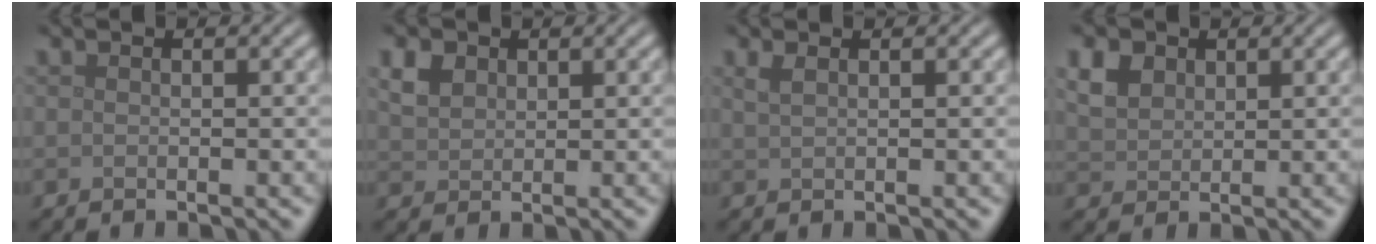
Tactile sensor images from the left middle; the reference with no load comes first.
{"total": 2.4, "force": [1.3, 1.7, 1.1], "torque": [-0.029, 0.004, 0.025]}
{"total": 1.1, "force": [0.7, 0.5, 0.8], "torque": [-0.013, 0.003, 0.014]}
{"total": 3.2, "force": [1.6, 2.2, 1.5], "torque": [-0.039, 0.002, 0.031]}